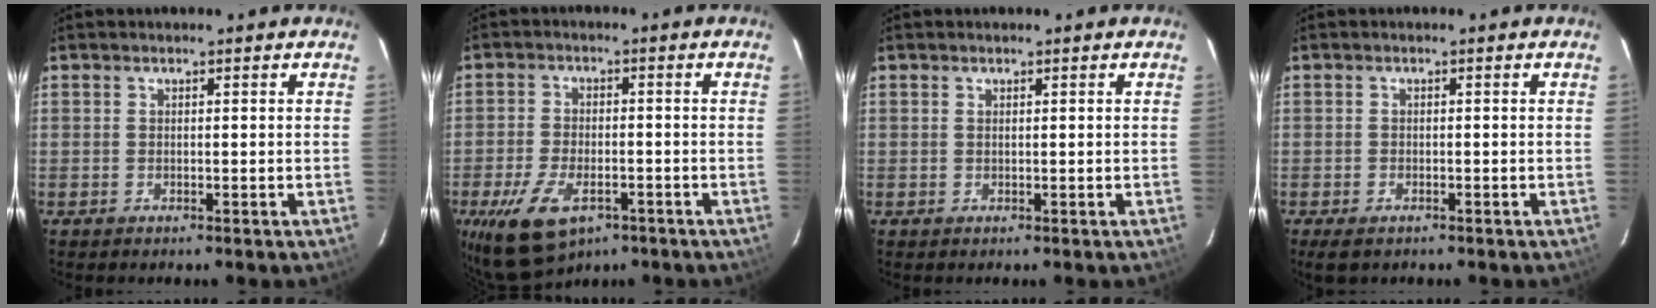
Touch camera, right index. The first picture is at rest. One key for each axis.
{"total": 11.3, "fx": -6.0, "fy": 5.9, "fz": 7.5, "tx": -0.163, "ty": -0.020, "tz": -0.100}
{"total": 0.0}
{"total": 2.3, "fx": -1.4, "fy": 1.4, "fz": 1.1, "tx": -0.021, "ty": -0.004, "tz": -0.023}